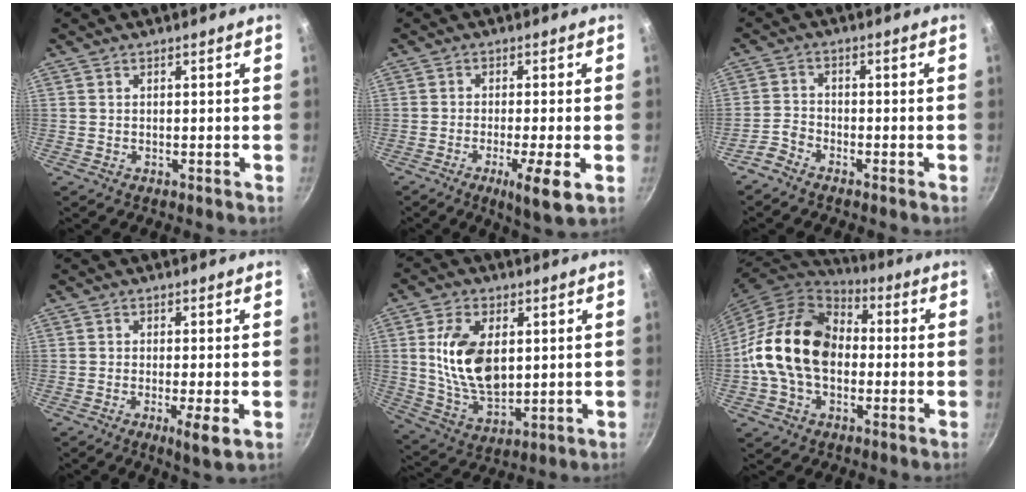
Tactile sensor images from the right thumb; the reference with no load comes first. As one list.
[{"total": 7.3, "force": [-2.5, 0.8, 6.8], "torque": [-0.118, 0.000, -0.039]}, {"total": 3.1, "force": [-2.6, 1.5, 0.9], "torque": [-0.021, 0.024, -0.060]}, {"total": 4.7, "force": [-1.4, 0.6, 4.5], "torque": [-0.080, -0.005, -0.022]}, {"total": 14.4, "force": [2.4, 8.6, 11.3], "torque": [-0.193, -0.016, 0.053]}, {"total": 19.1, "force": [-0.6, 13.6, 13.4], "torque": [-0.215, 0.038, -0.025]}]